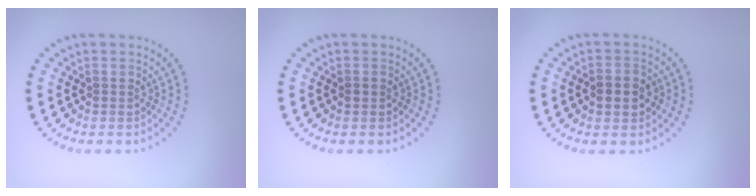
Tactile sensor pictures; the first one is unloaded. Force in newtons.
{"total": 0.7, "press": 0.7, "slide": 0.1}
{"total": 2.3, "press": 2.3, "slide": 0.2}